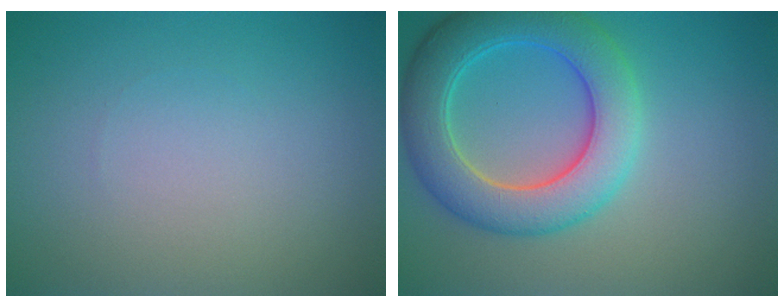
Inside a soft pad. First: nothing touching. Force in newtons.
{"total": 7.4, "press": 7.4, "slide": 0.2}